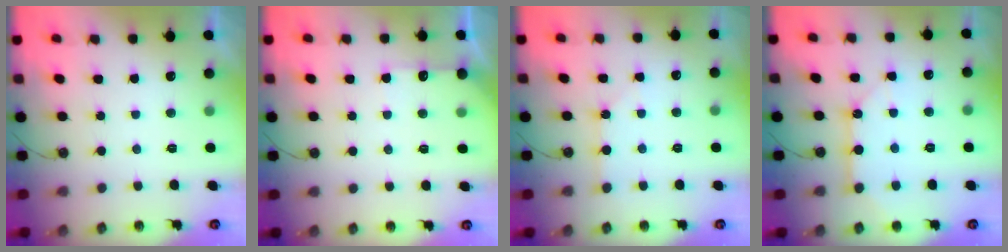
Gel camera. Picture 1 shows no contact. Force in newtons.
{"total": 5.8, "press": 5.7, "slide": 0.7}
{"total": 1.7, "press": 1.7, "slide": 0.3}
{"total": 10.4, "press": 10.4, "slide": 0.9}